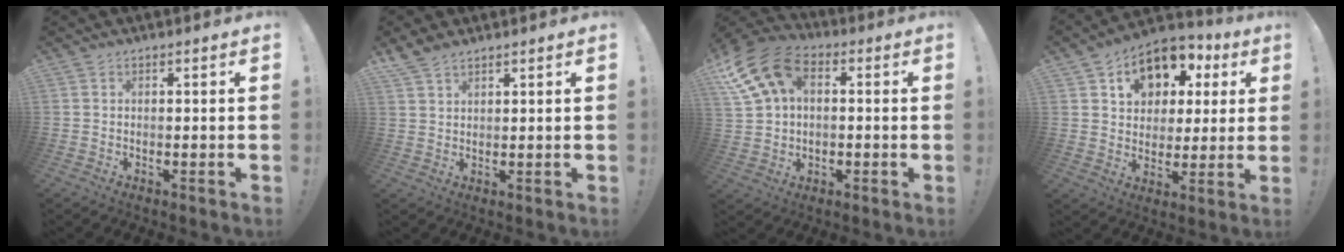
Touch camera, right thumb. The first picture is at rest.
{"total": 4.3, "force": [3.6, 1.6, 1.7], "torque": [-0.031, -0.018, 0.070]}
{"total": 15.8, "force": [5.4, 11.3, 9.7], "torque": [-0.174, -0.008, 0.105]}
{"total": 13.0, "force": [6.0, 9.6, 6.2], "torque": [-0.084, -0.033, 0.112]}